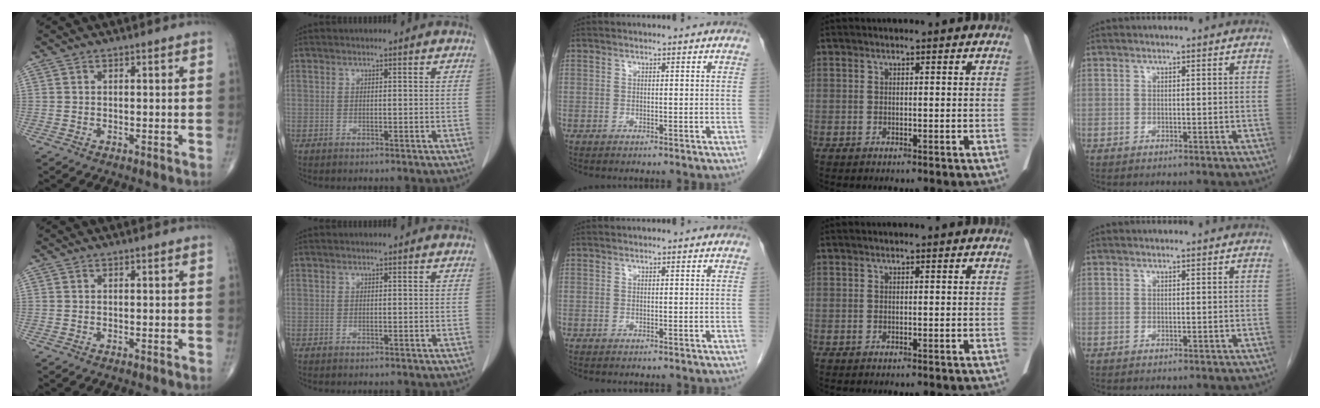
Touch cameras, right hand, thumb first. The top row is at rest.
{}